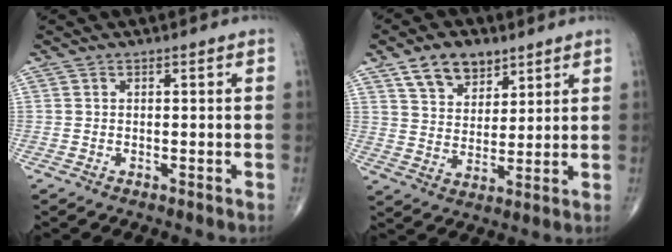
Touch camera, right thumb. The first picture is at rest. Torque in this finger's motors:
{"motor_torque": [-0.31, 1.91, 0.38, 0.31, 0.04]}